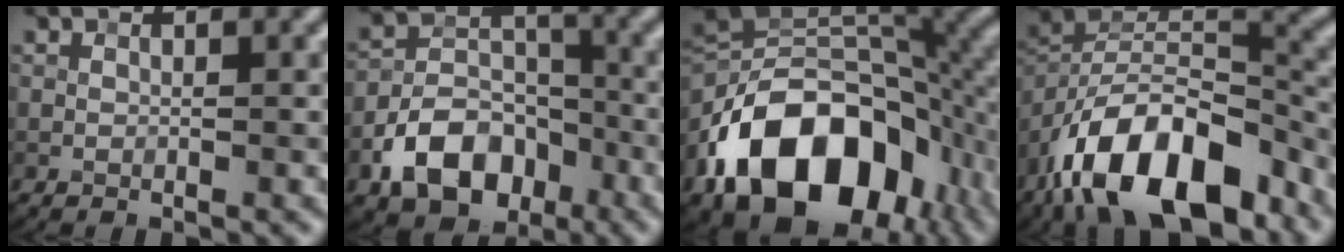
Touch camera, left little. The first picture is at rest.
{"total": 7.8, "force": [-4.2, 4.9, 4.3], "torque": [-0.070, -0.001, -0.078]}
{"total": 16.3, "force": [-7.5, 9.9, 10.6], "torque": [-0.183, -0.002, -0.135]}
{"total": 14.5, "force": [-9.3, 5.9, 9.5], "torque": [-0.161, 0.014, -0.172]}